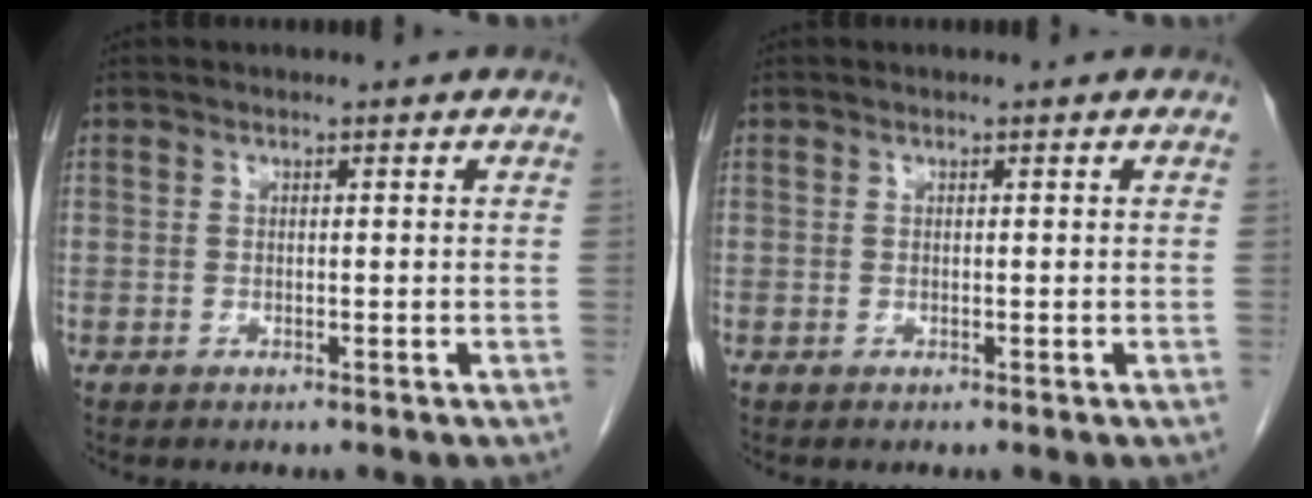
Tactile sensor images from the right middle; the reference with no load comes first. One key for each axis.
{"total": 0.0}